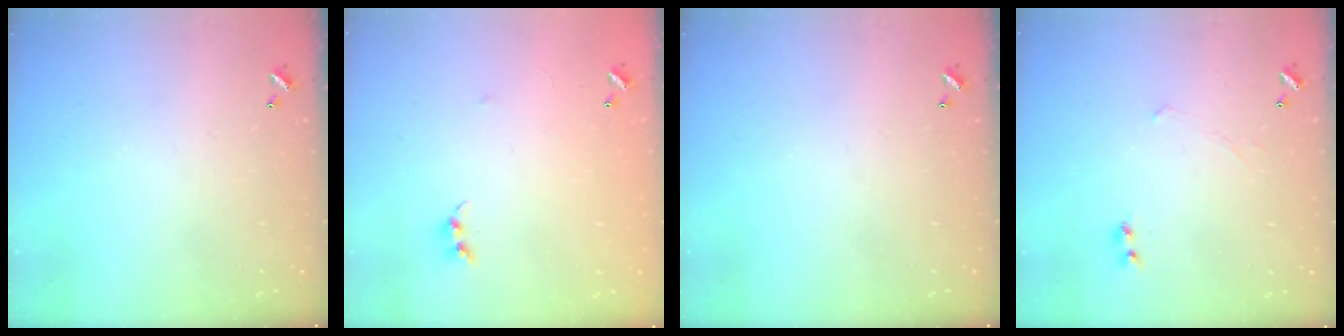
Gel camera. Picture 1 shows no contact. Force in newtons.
{"total": 6.7, "press": 6.7, "slide": 0.3}
{"total": 0.0}
{"total": 2.3, "press": 2.3, "slide": 0.2}